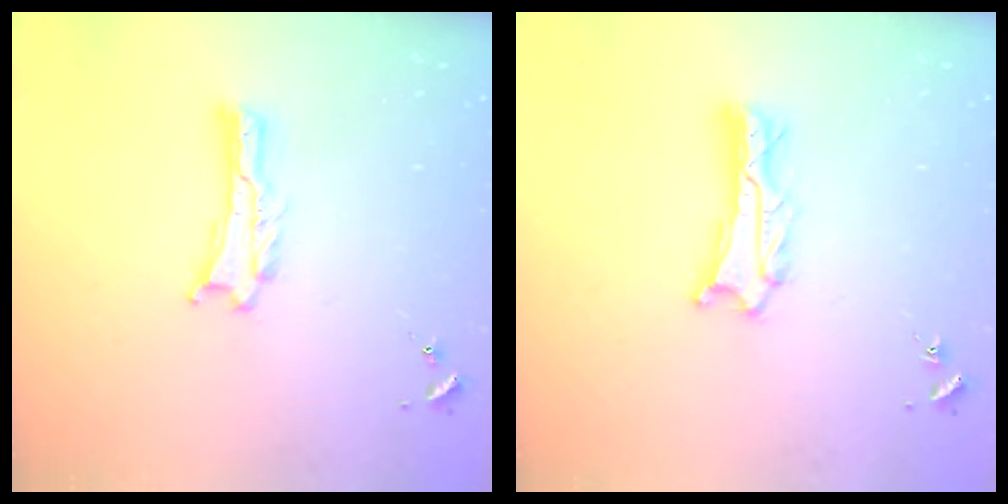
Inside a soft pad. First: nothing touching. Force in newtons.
{"total": 1.8, "press": 1.8, "slide": 0.2}